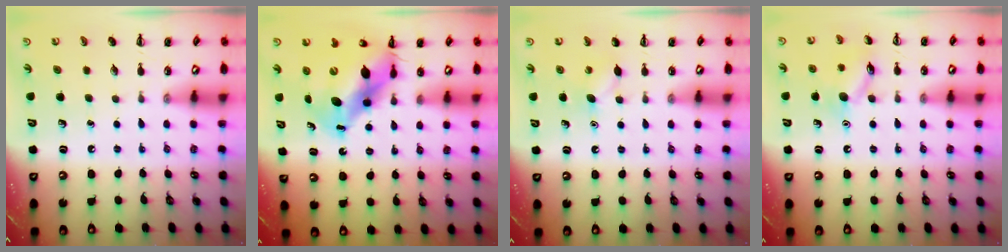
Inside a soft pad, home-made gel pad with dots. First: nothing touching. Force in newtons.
{"total": 11.6, "press": 11.3, "slide": 2.7}
{"total": 5.6, "press": 5.4, "slide": 1.4}
{"total": 10.4, "press": 10.4, "slide": 0.7}